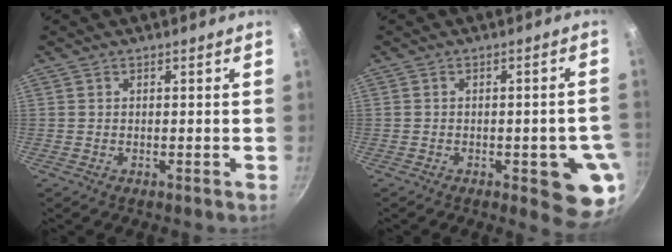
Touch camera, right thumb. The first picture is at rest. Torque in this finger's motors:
{"motor_torque": [1.61, 1.15, 1.29, -0.05, 0.22]}